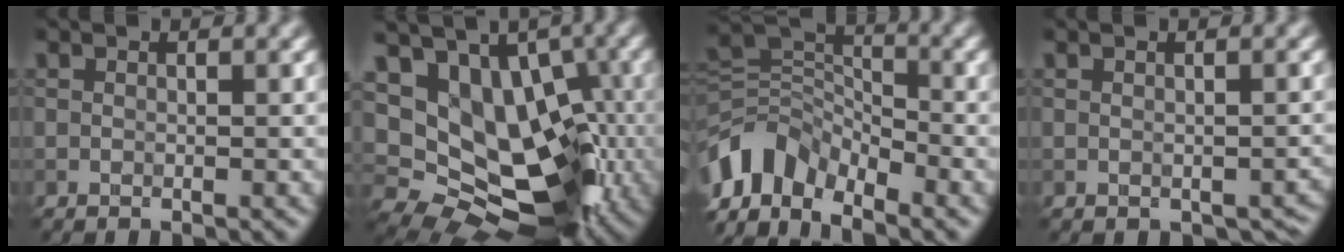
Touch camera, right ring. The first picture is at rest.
{"total": 12.8, "force": [0.6, 9.3, 8.8], "torque": [-0.111, -0.005, 0.023]}
{"total": 7.0, "force": [-4.2, 4.4, 3.6], "torque": [-0.065, 0.004, -0.090]}
{"total": 3.0, "force": [-1.8, 1.8, 1.5], "torque": [-0.013, 0.000, -0.015]}